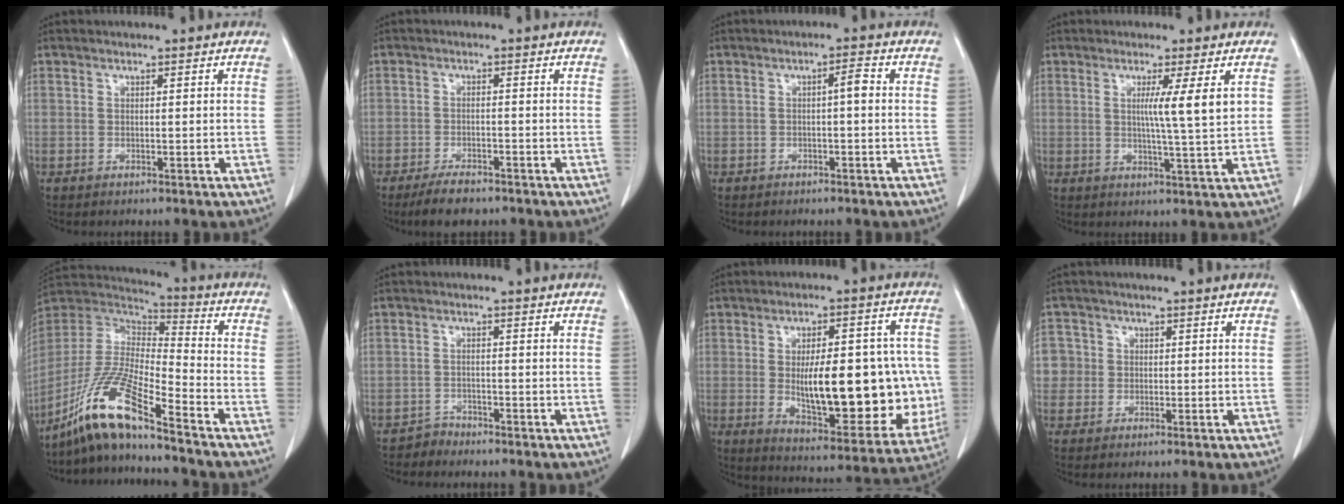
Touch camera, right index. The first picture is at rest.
{"total": 4.5, "force": [-3.6, 1.4, 2.4], "torque": [-0.044, -0.004, -0.059]}
{"total": 2.0, "force": [-0.1, 0.3, 2.0], "torque": [-0.027, 0.008, -0.001]}
{"total": 5.5, "force": [1.5, -1.0, 5.2], "torque": [-0.087, -0.011, 0.022]}
{"total": 14.3, "force": [-10.6, 0.6, 9.5], "torque": [-0.199, -0.013, -0.202]}
{"total": 1.6, "force": [-1.5, 0.4, -0.6], "torque": [0.016, 0.000, -0.029]}
{"total": 21.3, "force": [-1.3, 7.5, 19.9], "torque": [-0.245, 0.015, 0.008]}
{"total": 3.8, "force": [0.1, 3.8, 0.1], "torque": [0.012, 0.016, 0.001]}